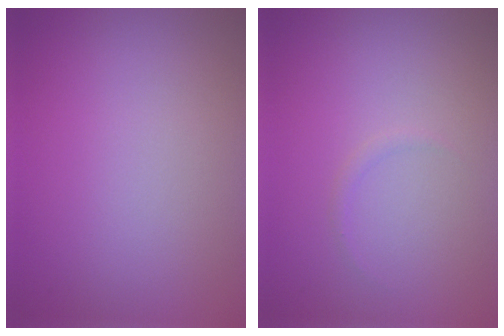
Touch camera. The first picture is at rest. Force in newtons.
{"total": 0.5, "press": 0.5, "slide": 0.0}